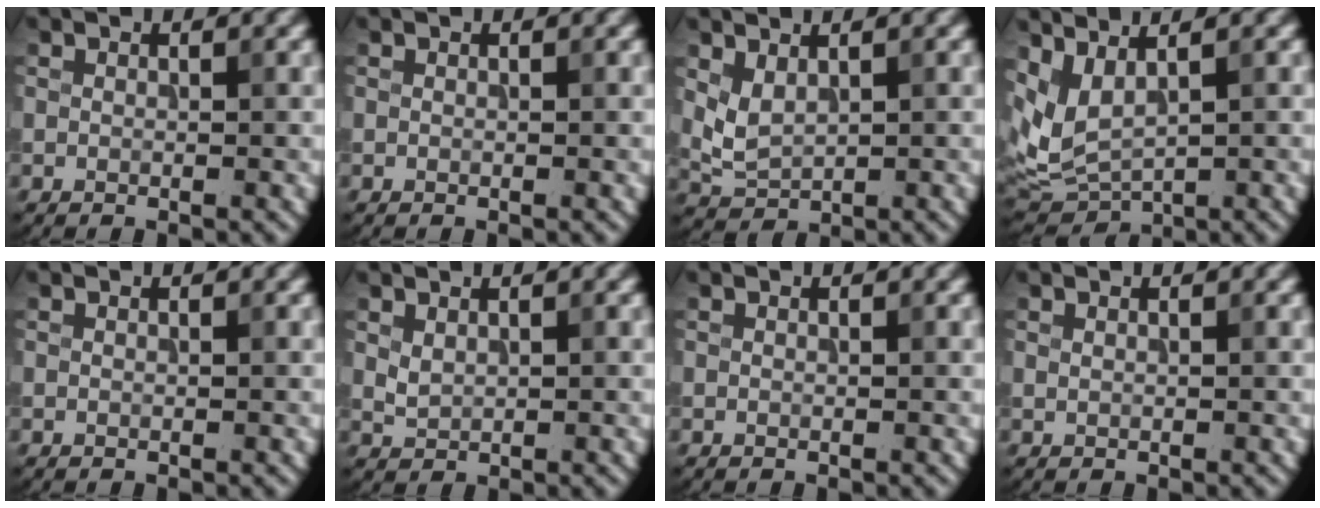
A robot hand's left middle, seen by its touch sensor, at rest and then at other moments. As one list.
[{"total": 0.0}, {"total": 2.3, "force": [0.9, 1.4, 1.5], "torque": [-0.038, -0.003, 0.027]}, {"total": 4.3, "force": [2.2, 1.9, 3.2], "torque": [-0.082, -0.007, 0.054]}, {"total": 0.0}, {"total": 1.0, "force": [0.6, 0.6, 0.6], "torque": [-0.016, -0.002, 0.019]}, {"total": 0.0}, {"total": 0.0}]